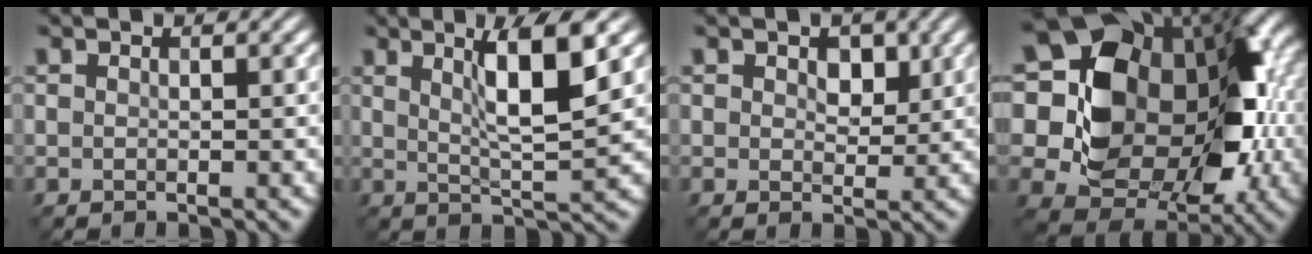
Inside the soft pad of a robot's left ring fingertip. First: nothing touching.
{"total": 6.3, "force": [2.2, 1.1, 5.8], "torque": [-0.088, 0.001, 0.037]}
{"total": 2.3, "force": [0.8, 1.4, 1.5], "torque": [-0.023, -0.004, 0.011]}
{"total": 14.8, "force": [1.2, 11.0, 9.9], "torque": [-0.144, 0.000, 0.019]}